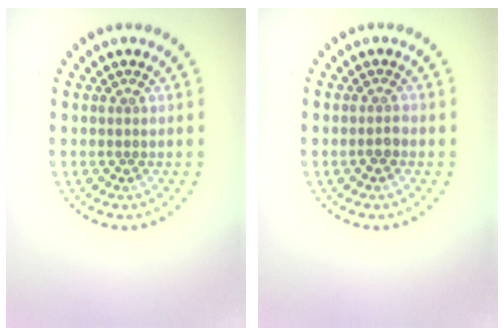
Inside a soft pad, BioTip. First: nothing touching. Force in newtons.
{"total": 1.1, "press": 0.9, "slide": 0.6}